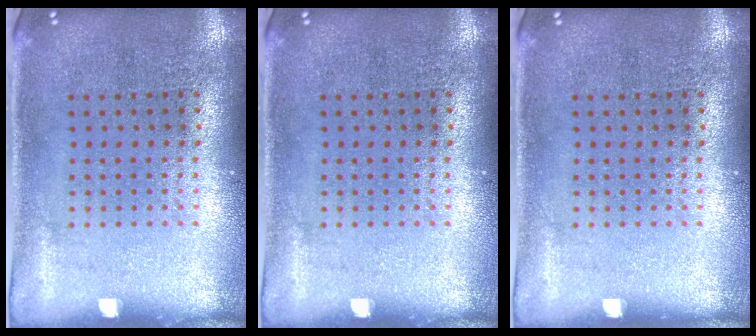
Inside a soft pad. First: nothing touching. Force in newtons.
{"total": 0.0}
{"total": 0.0}